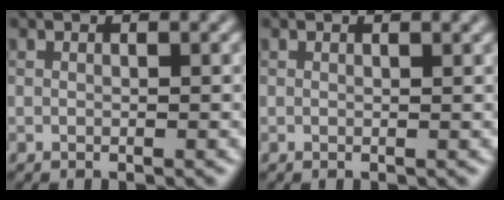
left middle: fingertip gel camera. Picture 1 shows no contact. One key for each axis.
{"total": 0.7, "fx": 0.6, "fy": 0.2, "fz": 0.4, "tx": -0.002, "ty": 0.003, "tz": 0.009}